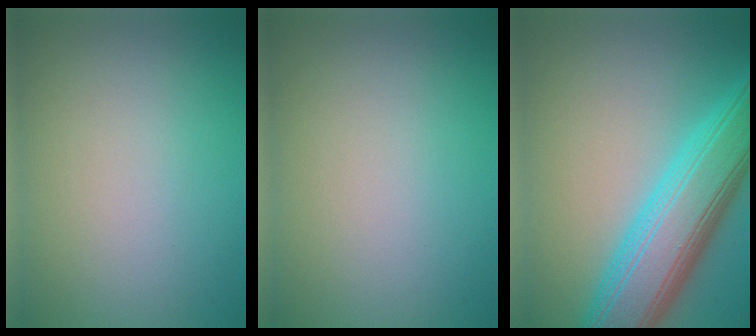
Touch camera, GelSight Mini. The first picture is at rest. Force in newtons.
{"total": 0.0}
{"total": 9.9, "press": 9.9, "slide": 0.2}